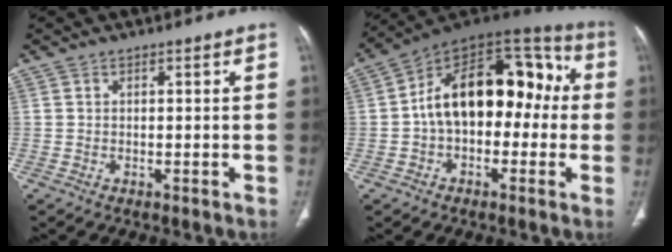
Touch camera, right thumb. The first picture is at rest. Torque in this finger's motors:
{"motor_torque": [2.38, 2.63, 1.86, -0.67, 0.24]}